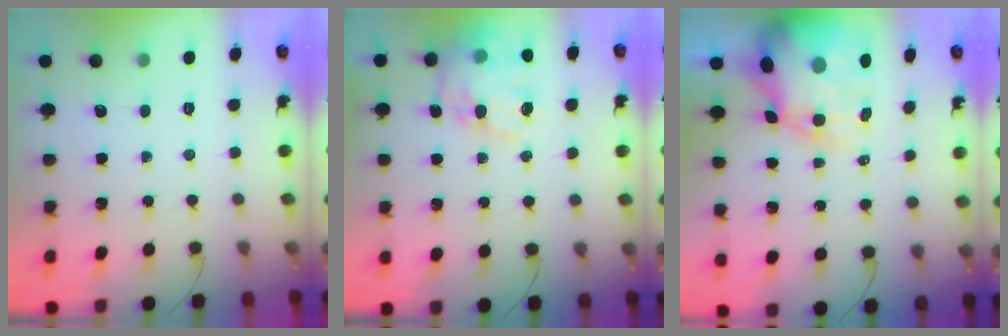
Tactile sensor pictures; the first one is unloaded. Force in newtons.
{"total": 17.7, "press": 17.3, "slide": 3.9}
{"total": 13.6, "press": 13.1, "slide": 3.9}